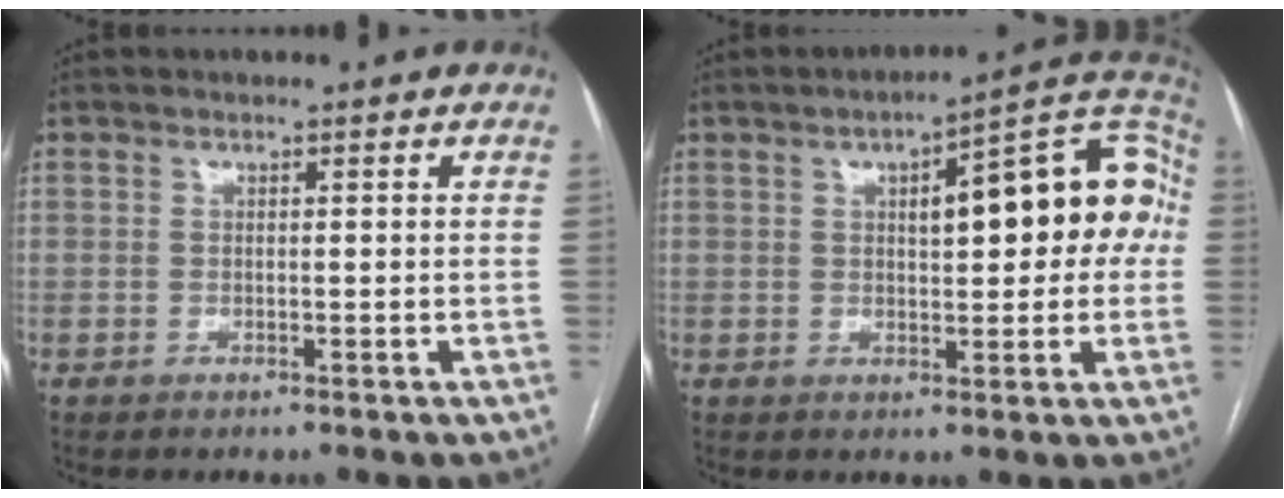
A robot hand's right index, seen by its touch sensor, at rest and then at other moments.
{"total": 16.6, "force": [2.7, 5.0, 15.6], "torque": [-0.198, 0.044, 0.032]}